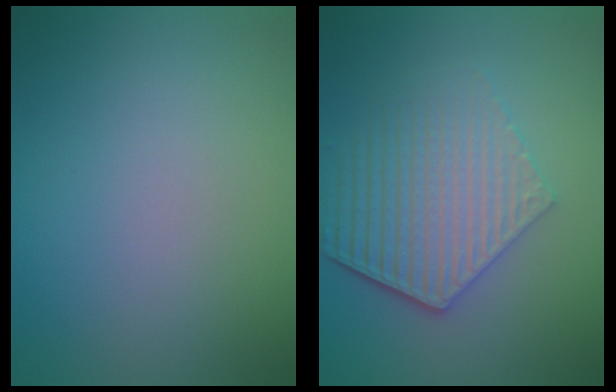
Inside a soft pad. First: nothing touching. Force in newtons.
{"total": 5.5, "press": 4.3, "slide": 3.5}